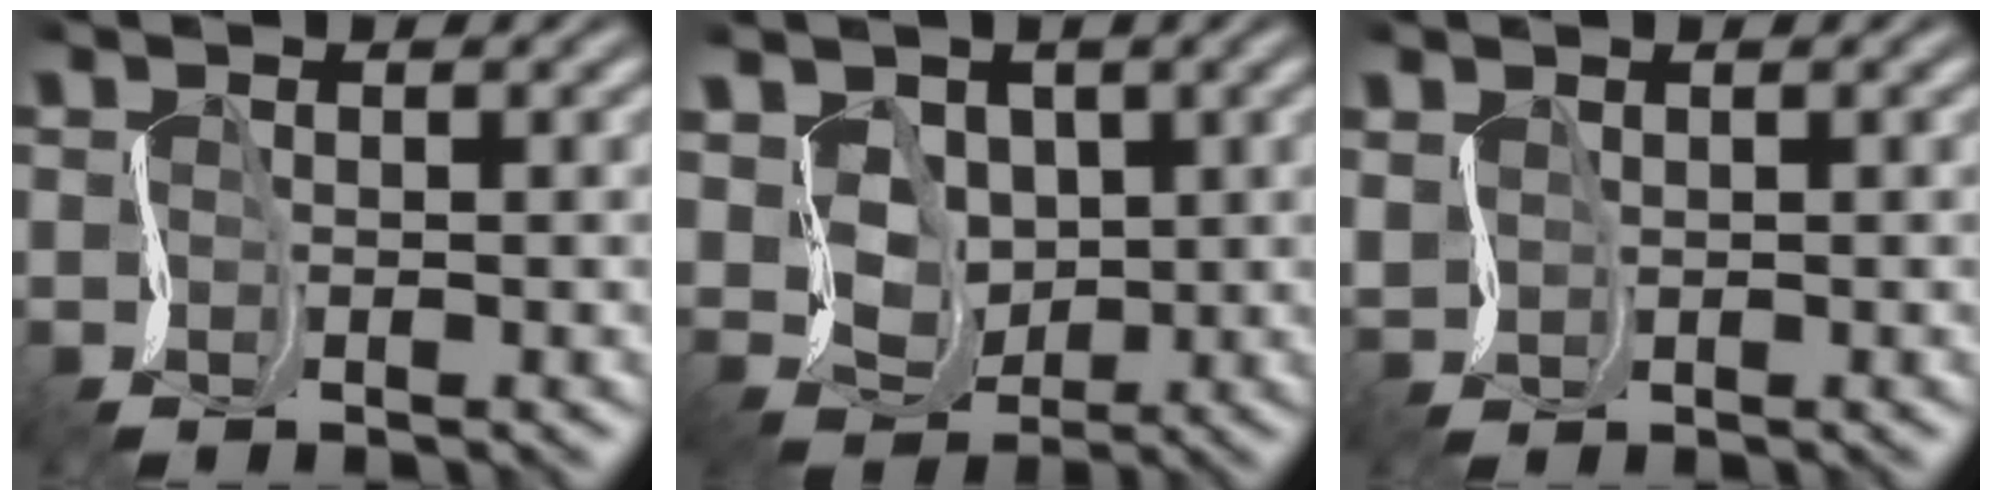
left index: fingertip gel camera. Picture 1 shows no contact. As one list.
[{"total": 4.2, "force": [2.0, 3.4, 1.4], "torque": [-0.047, -0.001, 0.048]}, {"total": 1.3, "force": [1.2, 0.5, -0.3], "torque": [0.002, 0.006, 0.025]}]